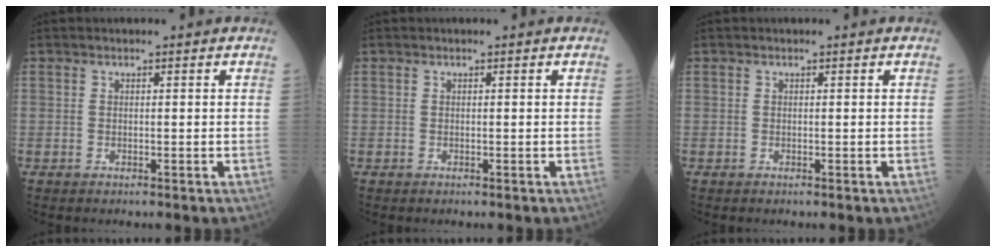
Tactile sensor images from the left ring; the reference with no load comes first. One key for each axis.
{"total": 0.0}
{"total": 0.0}